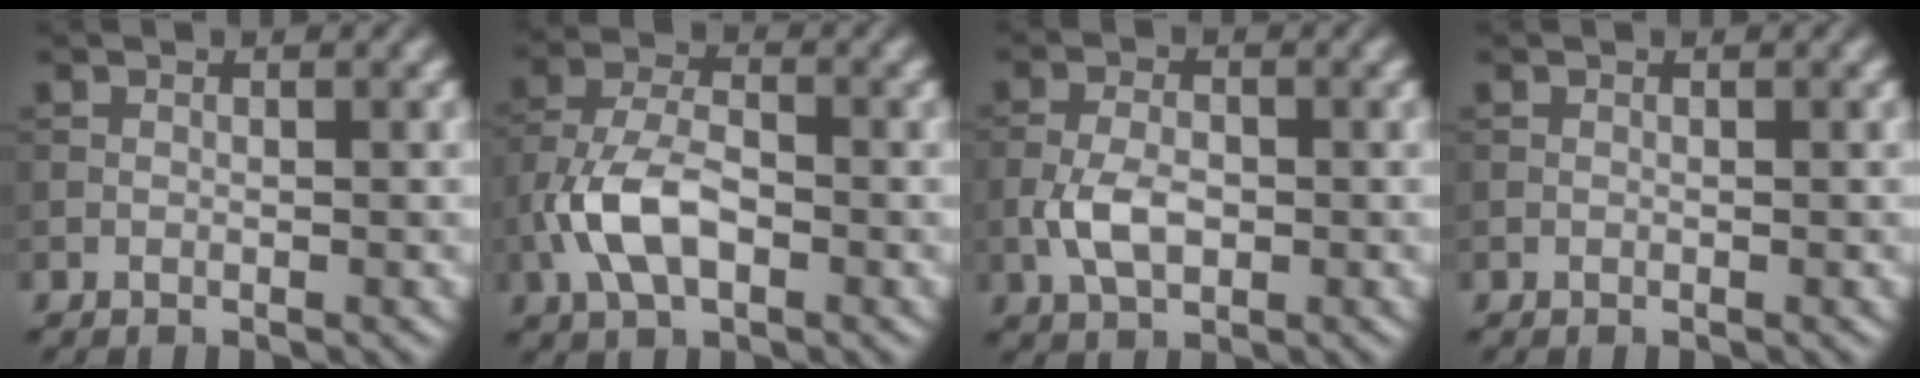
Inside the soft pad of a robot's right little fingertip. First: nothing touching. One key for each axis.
{"total": 5.9, "fx": -2.0, "fy": 3.1, "fz": 4.6, "tx": -0.097, "ty": 0.005, "tz": -0.046}
{"total": 3.8, "fx": -1.0, "fy": 2.1, "fz": 2.9, "tx": -0.061, "ty": 0.000, "tz": -0.023}
{"total": 0.0}